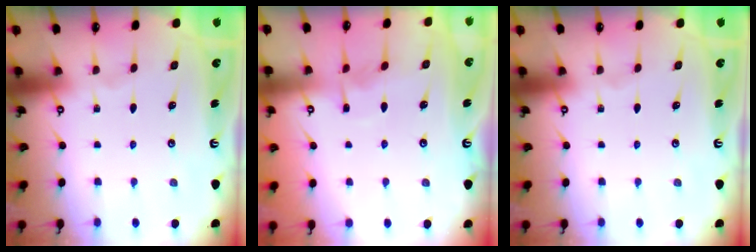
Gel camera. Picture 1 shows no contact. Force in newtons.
{"total": 3.2, "press": 3.2, "slide": 0.4}
{"total": 0.0}